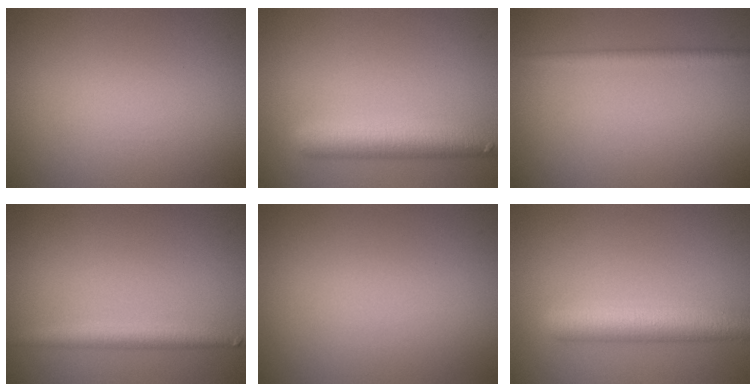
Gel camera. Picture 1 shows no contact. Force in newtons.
{"total": 5.2, "press": 5.2, "slide": 0.4}
{"total": 1.6, "press": 1.6, "slide": 0.0}
{"total": 2.6, "press": 2.6, "slide": 0.1}
{"total": 0.0}
{"total": 5.6, "press": 5.6, "slide": 0.1}